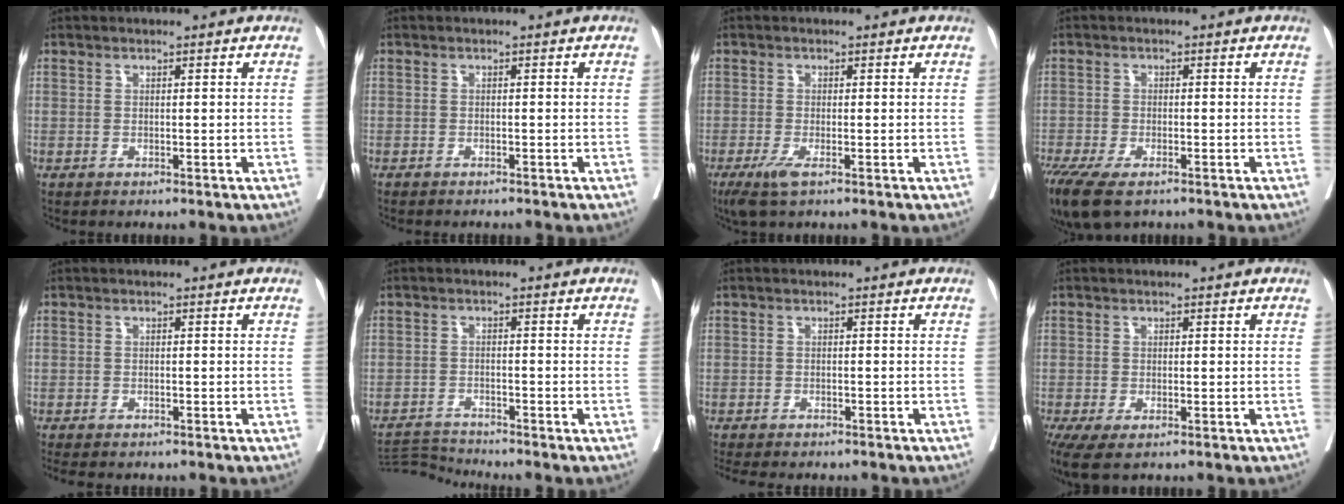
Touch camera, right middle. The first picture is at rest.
{"total": 3.2, "force": [-2.9, 0.7, 1.2], "torque": [-0.016, -0.003, -0.035]}
{"total": 3.0, "force": [-1.7, 0.5, 2.4], "torque": [-0.050, -0.009, -0.031]}
{"total": 10.3, "force": [-7.1, 3.9, 6.4], "torque": [-0.128, -0.021, -0.116]}
{"total": 6.1, "force": [-5.2, 1.6, 2.6], "torque": [-0.035, -0.007, -0.073]}
{"total": 4.3, "force": [-4.1, -1.3, -0.8], "torque": [0.013, -0.012, -0.074]}
{"total": 9.1, "force": [-7.9, 2.3, 3.9], "torque": [-0.054, -0.006, -0.105]}
{"total": 6.8, "force": [-4.2, 2.8, 4.5], "torque": [-0.096, -0.022, -0.068]}